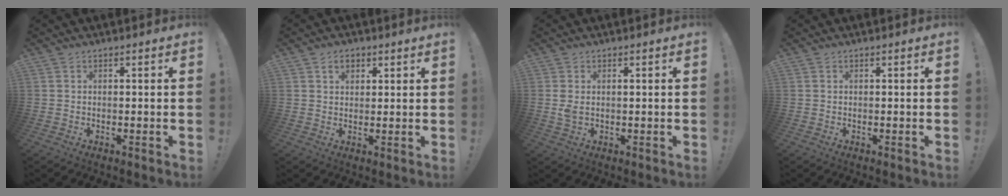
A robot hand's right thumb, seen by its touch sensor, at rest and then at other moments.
{"total": 3.2, "force": [1.7, 2.1, 1.7], "torque": [-0.024, -0.002, 0.030]}
{"total": 2.0, "force": [0.5, 1.0, 1.6], "torque": [-0.032, 0.003, 0.008]}
{"total": 0.0}